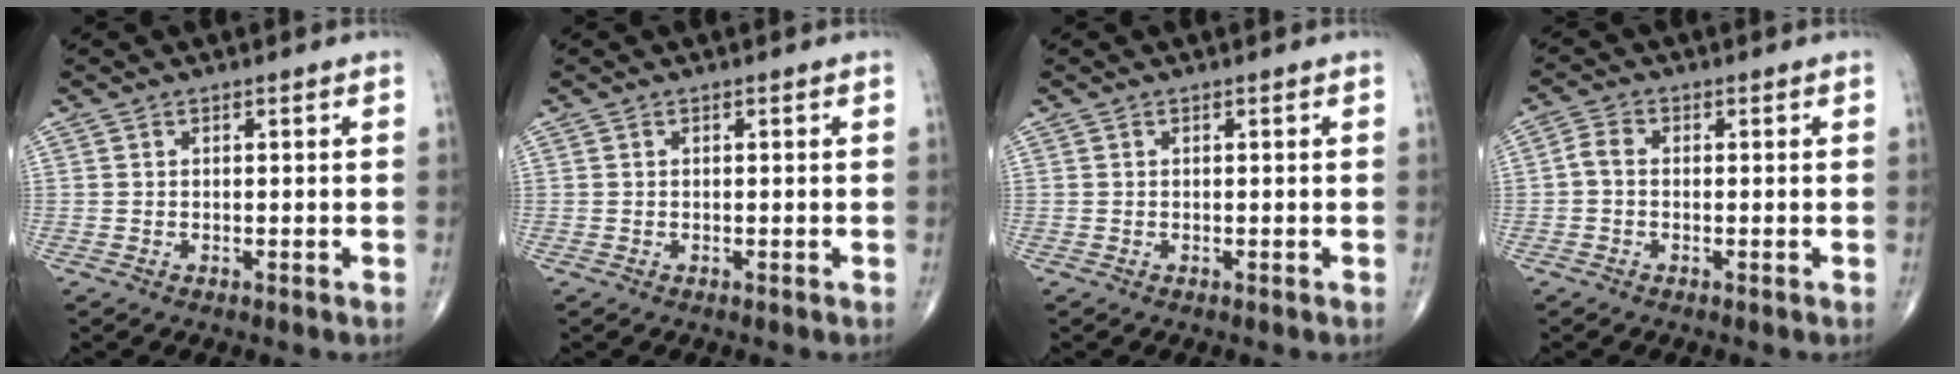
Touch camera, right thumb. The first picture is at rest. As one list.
[{"total": 0.0}, {"total": 0.0}, {"total": 2.5, "force": [-0.4, 1.8, 1.7], "torque": [-0.031, 0.008, -0.015]}]